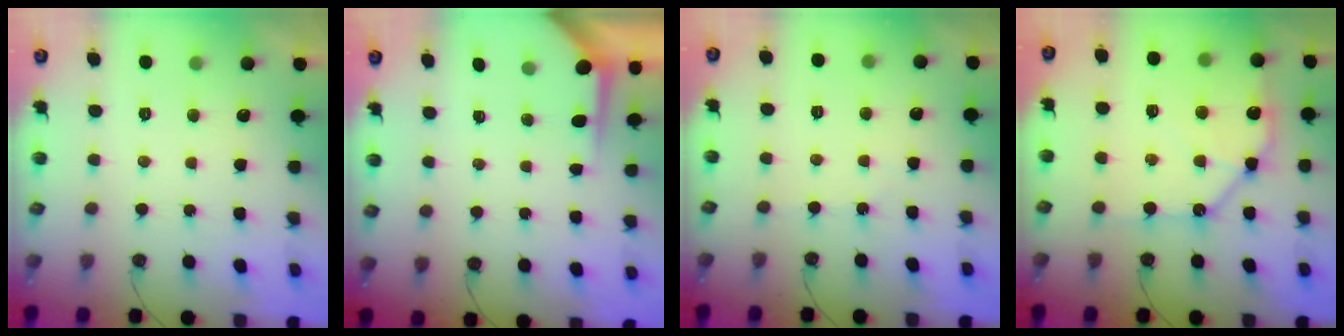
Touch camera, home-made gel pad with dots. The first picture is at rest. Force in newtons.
{"total": 3.5, "press": 3.5, "slide": 0.3}
{"total": 2.6, "press": 2.6, "slide": 0.5}
{"total": 12.0, "press": 11.9, "slide": 1.4}